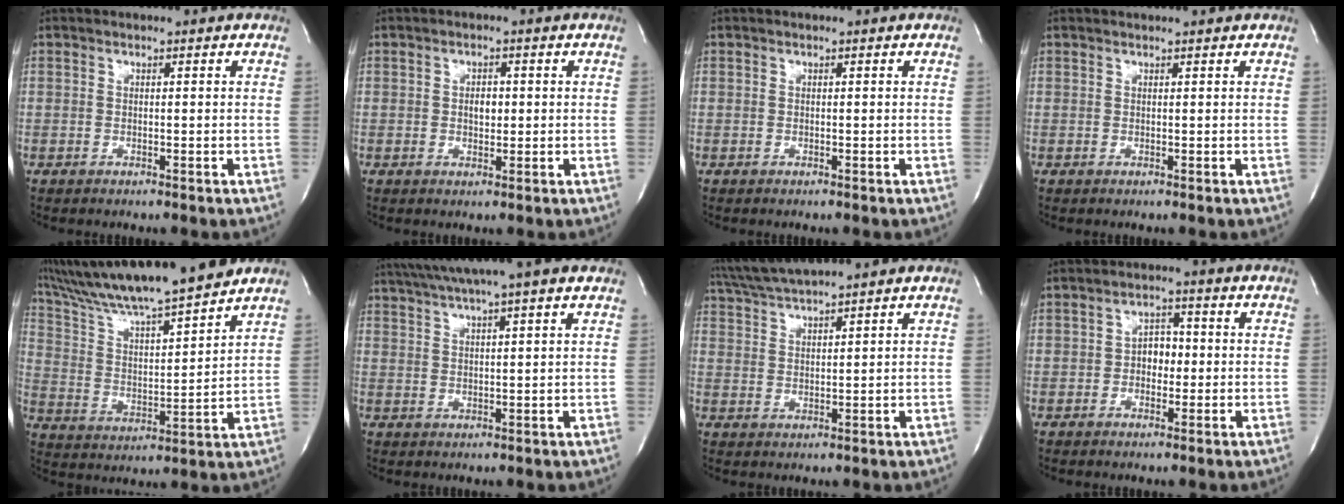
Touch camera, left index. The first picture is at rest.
{"total": 2.1, "force": [0.1, 1.3, 1.7], "torque": [-0.031, 0.000, 0.001]}
{"total": 0.0}
{"total": 1.2, "force": [1.1, -0.1, 0.4], "torque": [-0.004, 0.006, 0.014]}
{"total": 18.0, "force": [15.5, 0.0, 9.0], "torque": [-0.167, 0.005, 0.268]}
{"total": 10.8, "force": [8.5, -0.3, 6.6], "torque": [-0.120, 0.029, 0.121]}
{"total": 6.3, "force": [5.7, -1.3, 2.5], "torque": [-0.053, 0.014, 0.115]}
{"total": 3.5, "force": [-0.5, 2.4, 2.5], "torque": [-0.039, 0.010, -0.010]}